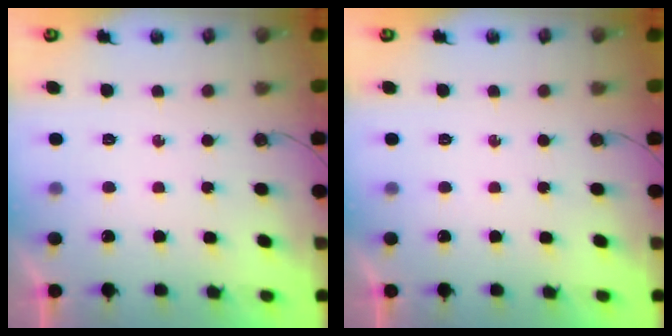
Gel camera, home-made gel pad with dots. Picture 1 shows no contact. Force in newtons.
{"total": 0.0}